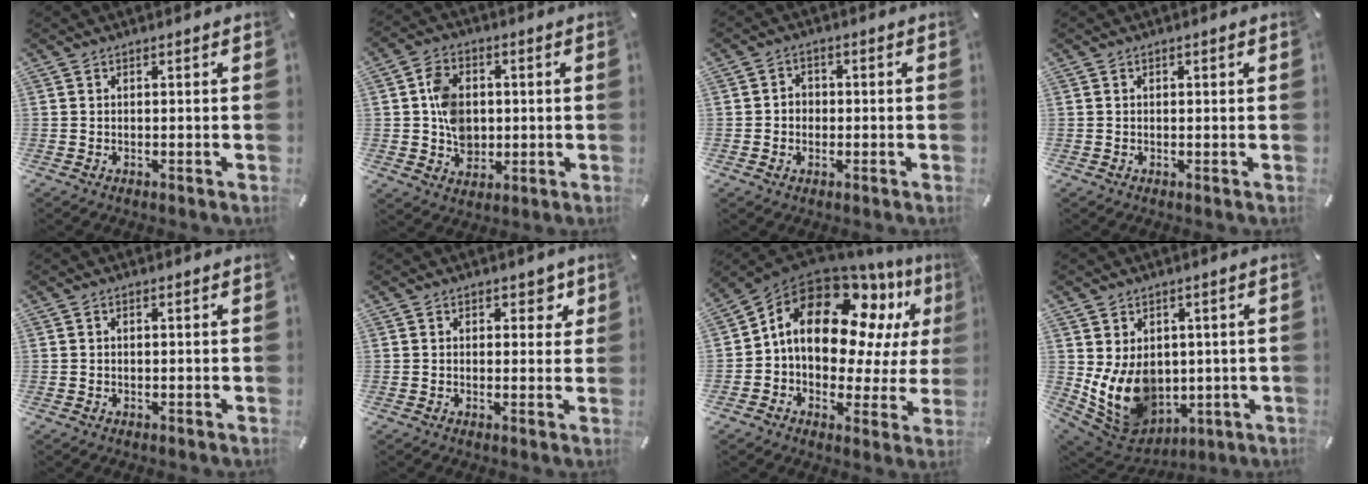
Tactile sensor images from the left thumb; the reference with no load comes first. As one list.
[{"total": 9.0, "force": [0.2, 7.6, 4.9], "torque": [-0.089, 0.010, 0.007]}, {"total": 3.4, "force": [-1.0, 3.0, 1.4], "torque": [-0.018, 0.007, -0.022]}, {"total": 0.9, "force": [0.2, 0.5, 0.7], "torque": [-0.015, 0.005, 0.002]}, {"total": 0.8, "force": [0.0, 0.6, 0.5], "torque": [-0.011, 0.004, -0.001]}, {"total": 3.9, "force": [1.8, 2.7, 2.2], "torque": [-0.002, -0.008, 0.020]}, {"total": 19.2, "force": [8.0, 12.4, 12.2], "torque": [-0.223, -0.050, 0.136]}, {"total": 12.2, "force": [0.3, 10.3, 6.5], "torque": [-0.138, -0.022, 0.014]}]